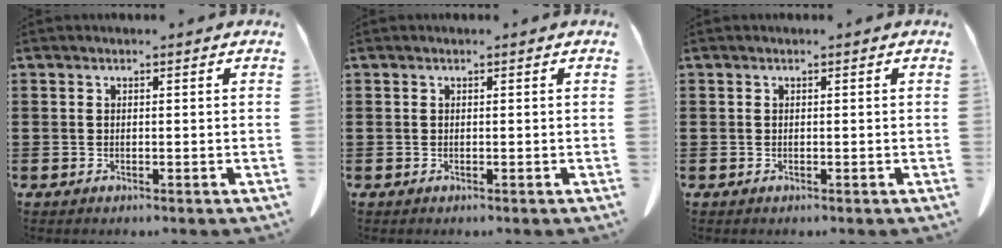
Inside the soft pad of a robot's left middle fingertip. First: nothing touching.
{"total": 0.0}
{"total": 0.0}